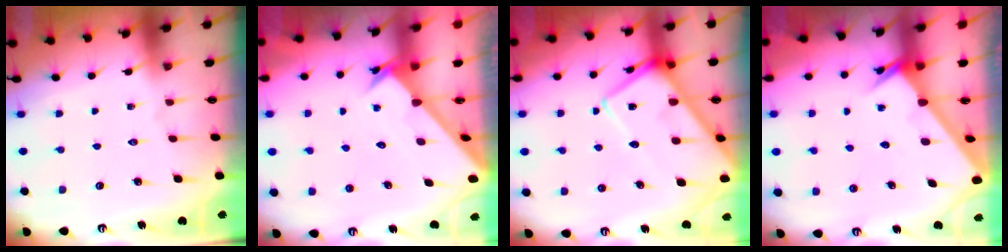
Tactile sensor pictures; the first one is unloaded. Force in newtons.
{"total": 2.5, "press": 2.5, "slide": 0.2}
{"total": 13.2, "press": 13.1, "slide": 1.3}
{"total": 2.5, "press": 2.5, "slide": 0.3}